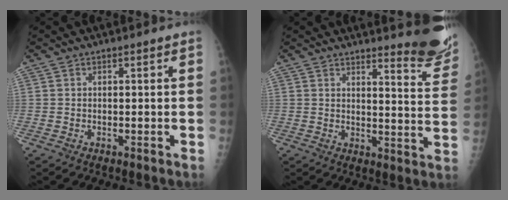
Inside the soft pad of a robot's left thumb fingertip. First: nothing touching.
{"total": 11.3, "force": [9.9, 1.5, 5.2], "torque": [-0.041, -0.100, 0.108]}